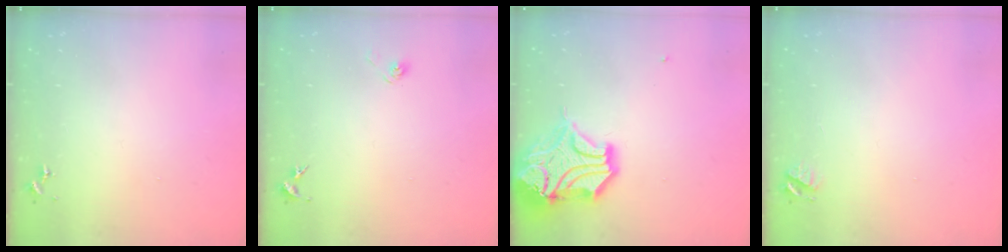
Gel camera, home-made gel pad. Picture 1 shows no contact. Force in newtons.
{"total": 2.9, "press": 2.5, "slide": 1.5}
{"total": 18.1, "press": 17.9, "slide": 2.5}
{"total": 3.9, "press": 3.9, "slide": 0.4}